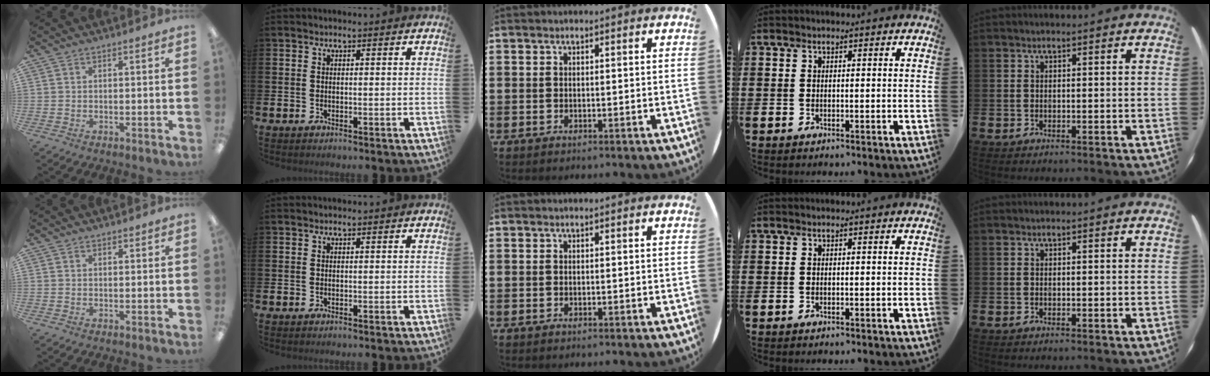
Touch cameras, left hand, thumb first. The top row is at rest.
{"thumb": {"total": 0.9, "force": [0.8, 0.5, 0.1], "torque": [-0.004, 0.001, 0.016]}}